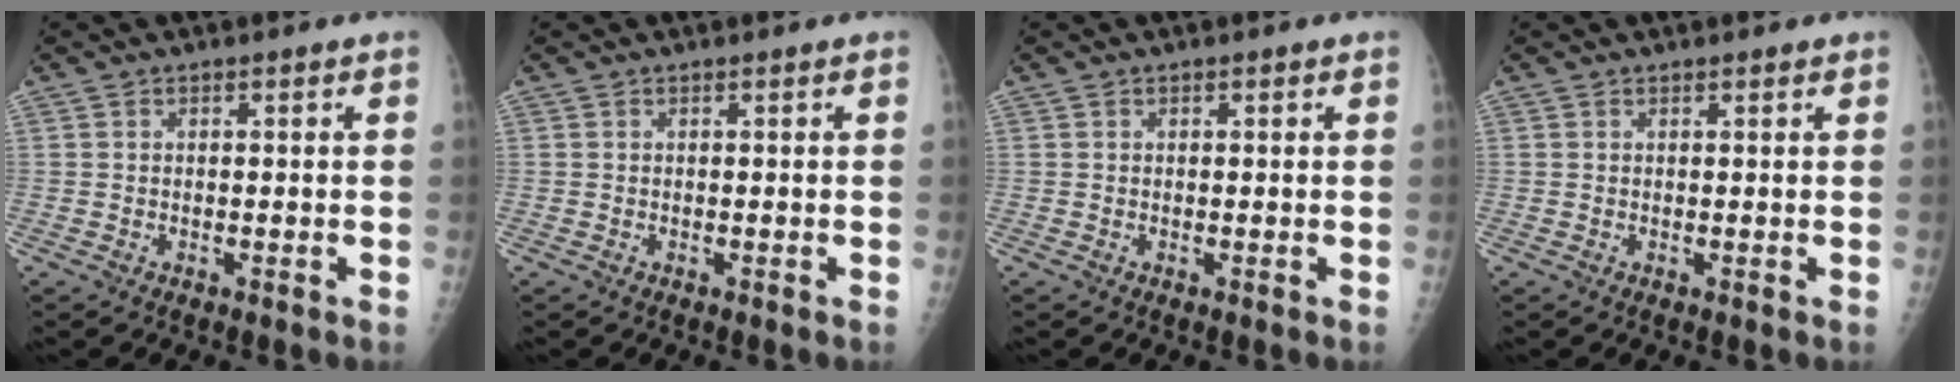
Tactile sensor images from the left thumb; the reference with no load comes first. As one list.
[{"total": 0.0}, {"total": 0.5, "force": [0.2, 0.3, 0.3], "torque": [-0.001, 0.000, 0.001]}, {"total": 0.6, "force": [0.5, 0.2, 0.3], "torque": [-0.005, -0.002, 0.006]}]